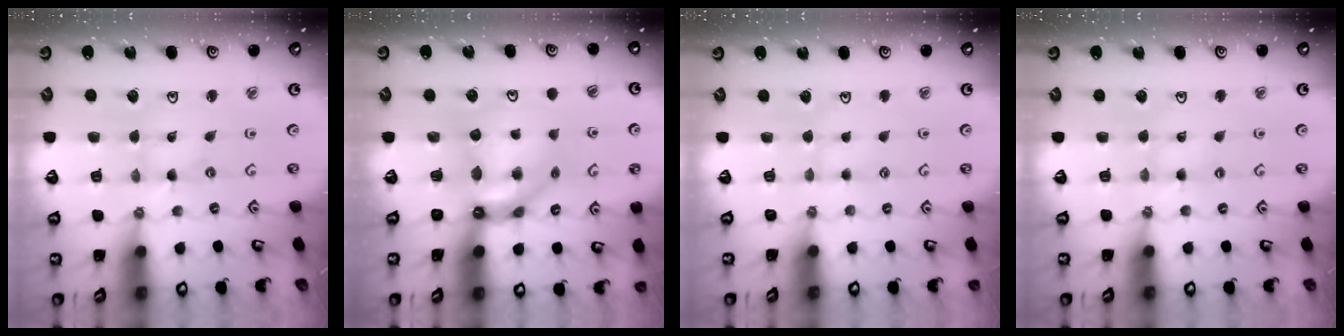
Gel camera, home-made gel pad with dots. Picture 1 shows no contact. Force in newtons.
{"total": 9.0, "press": 8.9, "slide": 1.2}
{"total": 1.8, "press": 1.7, "slide": 0.3}
{"total": 2.8, "press": 2.8, "slide": 0.3}